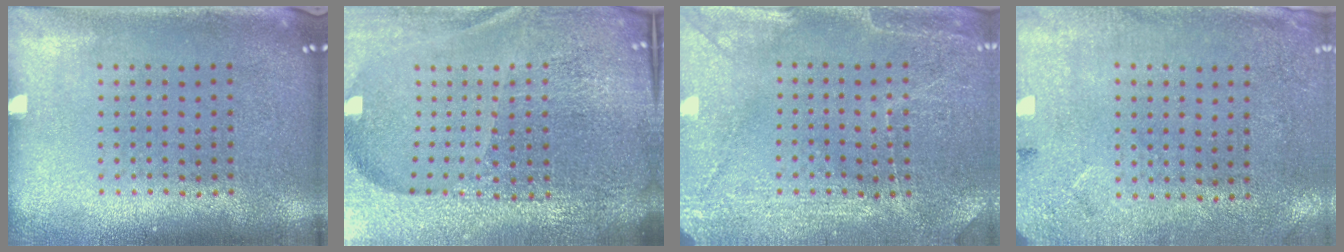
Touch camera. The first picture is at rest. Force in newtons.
{"total": 6.8, "press": 5.9, "slide": 3.4}
{"total": 2.9, "press": 2.9, "slide": 0.2}
{"total": 2.7, "press": 2.2, "slide": 1.6}